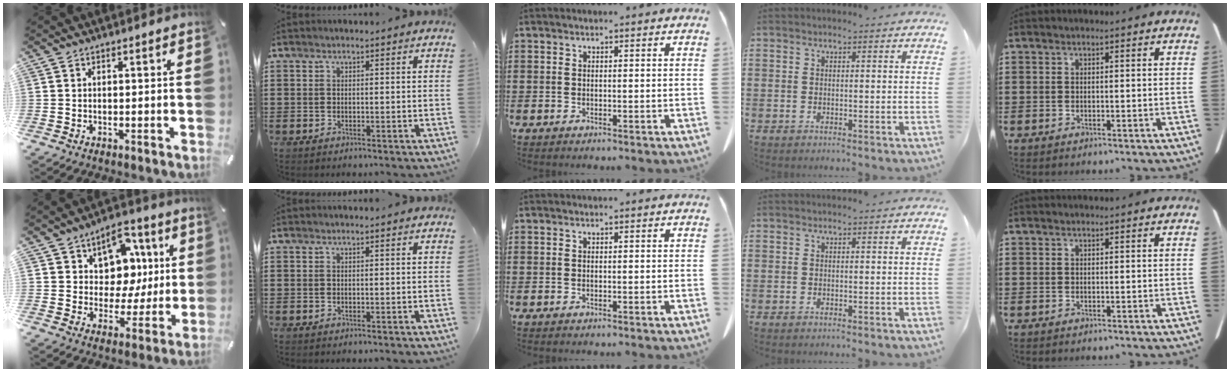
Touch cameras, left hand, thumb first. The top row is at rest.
{"thumb": {"total": 11.6, "force": [3.6, 9.9, 4.7], "torque": [-0.071, -0.025, 0.071]}}